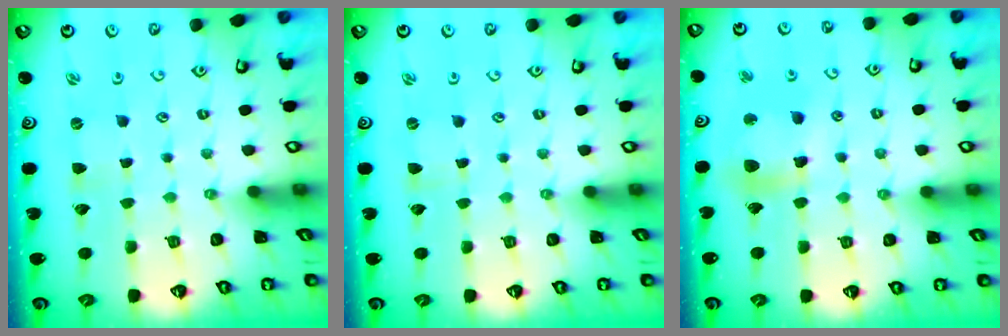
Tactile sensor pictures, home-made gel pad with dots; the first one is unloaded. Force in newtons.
{"total": 0.0}
{"total": 11.1, "press": 11.1, "slide": 1.3}